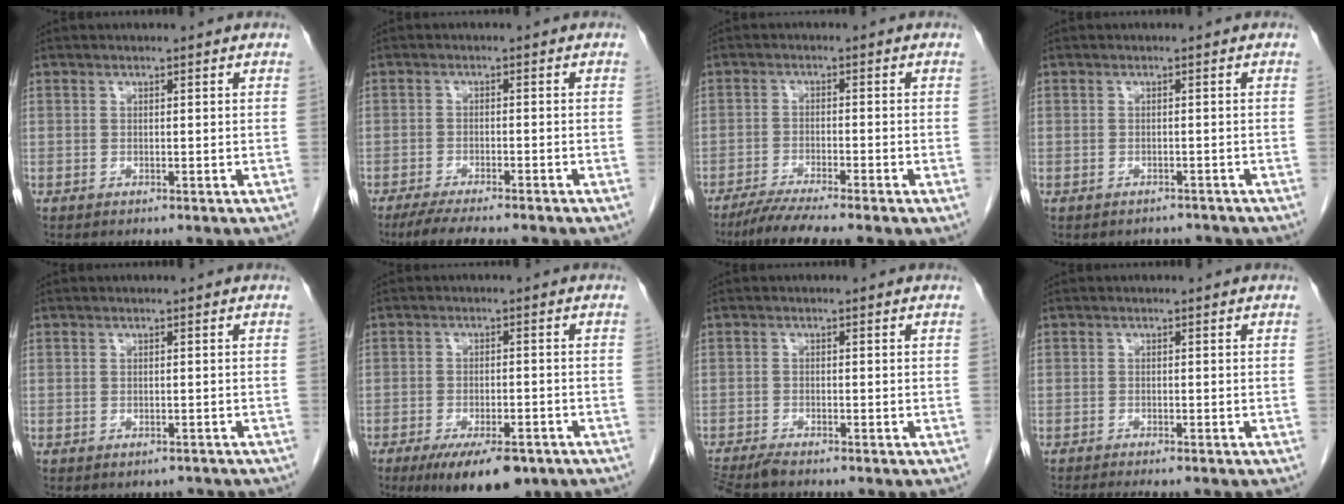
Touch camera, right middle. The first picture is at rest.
{"total": 8.2, "force": [-6.7, 1.0, 4.6], "torque": [-0.064, -0.014, -0.099]}
{"total": 6.2, "force": [-4.9, -0.5, 3.8], "torque": [-0.061, -0.017, -0.084]}
{"total": 2.2, "force": [-2.0, 0.9, -0.2], "torque": [0.004, 0.002, -0.026]}
{"total": 1.2, "force": [-0.9, 0.6, 0.3], "torque": [-0.004, -0.001, -0.010]}
{"total": 9.9, "force": [-6.8, 3.3, 6.4], "torque": [-0.095, -0.009, -0.103]}
{"total": 4.1, "force": [-3.6, 0.4, 1.8], "torque": [-0.032, -0.014, -0.064]}
{"total": 5.0, "force": [-4.3, 0.7, 2.4], "torque": [-0.024, -0.008, -0.061]}